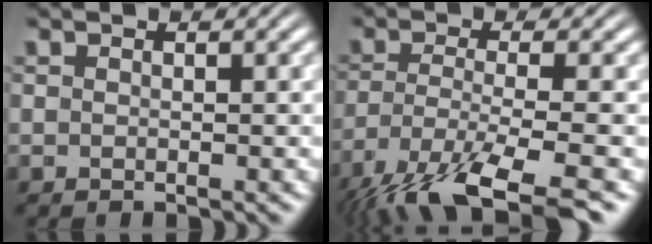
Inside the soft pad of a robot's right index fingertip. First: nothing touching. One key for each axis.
{"total": 9.2, "fx": -6.1, "fy": 3.6, "fz": 5.9, "tx": -0.132, "ty": -0.052, "tz": -0.070}